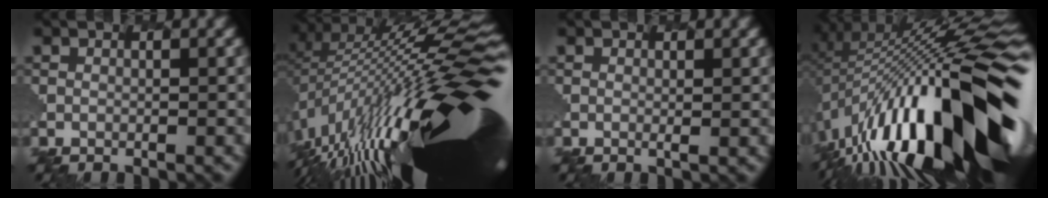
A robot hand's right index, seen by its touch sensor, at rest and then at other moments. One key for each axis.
{"total": 18.3, "fx": -3.2, "fy": 4.4, "fz": 17.5, "tx": -0.271, "ty": 0.001, "tz": -0.048}
{"total": 0.8, "fx": 0.7, "fy": -0.1, "fz": 0.2, "tx": -0.003, "ty": -0.007, "tz": 0.005}
{"total": 17.9, "fx": -3.1, "fy": 6.1, "fz": 16.6, "tx": -0.238, "ty": 0.021, "tz": -0.070}